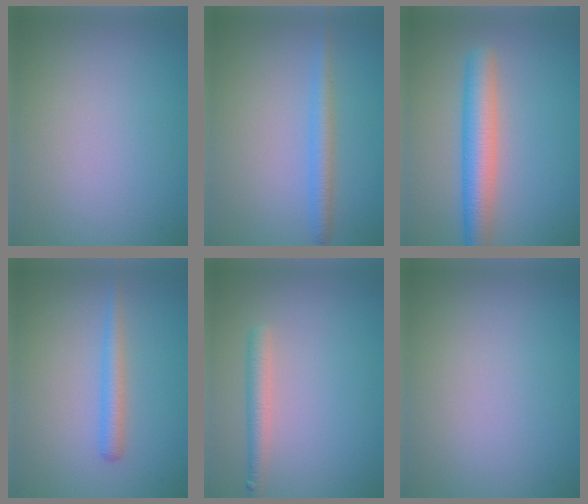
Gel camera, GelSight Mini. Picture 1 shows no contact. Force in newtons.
{"total": 2.1, "press": 2.1, "slide": 0.2}
{"total": 5.1, "press": 5.1, "slide": 0.1}
{"total": 1.9, "press": 1.9, "slide": 0.0}
{"total": 2.2, "press": 2.2, "slide": 0.1}
{"total": 0.0}